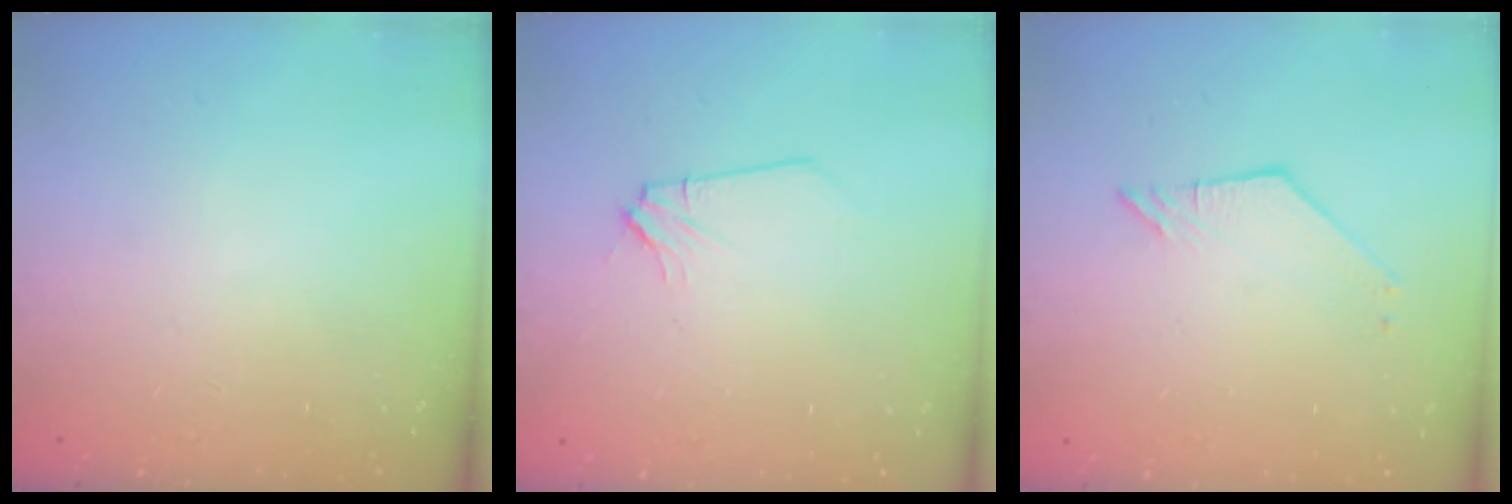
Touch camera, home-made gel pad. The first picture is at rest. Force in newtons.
{"total": 1.6, "press": 1.6, "slide": 0.2}
{"total": 2.4, "press": 2.4, "slide": 0.1}